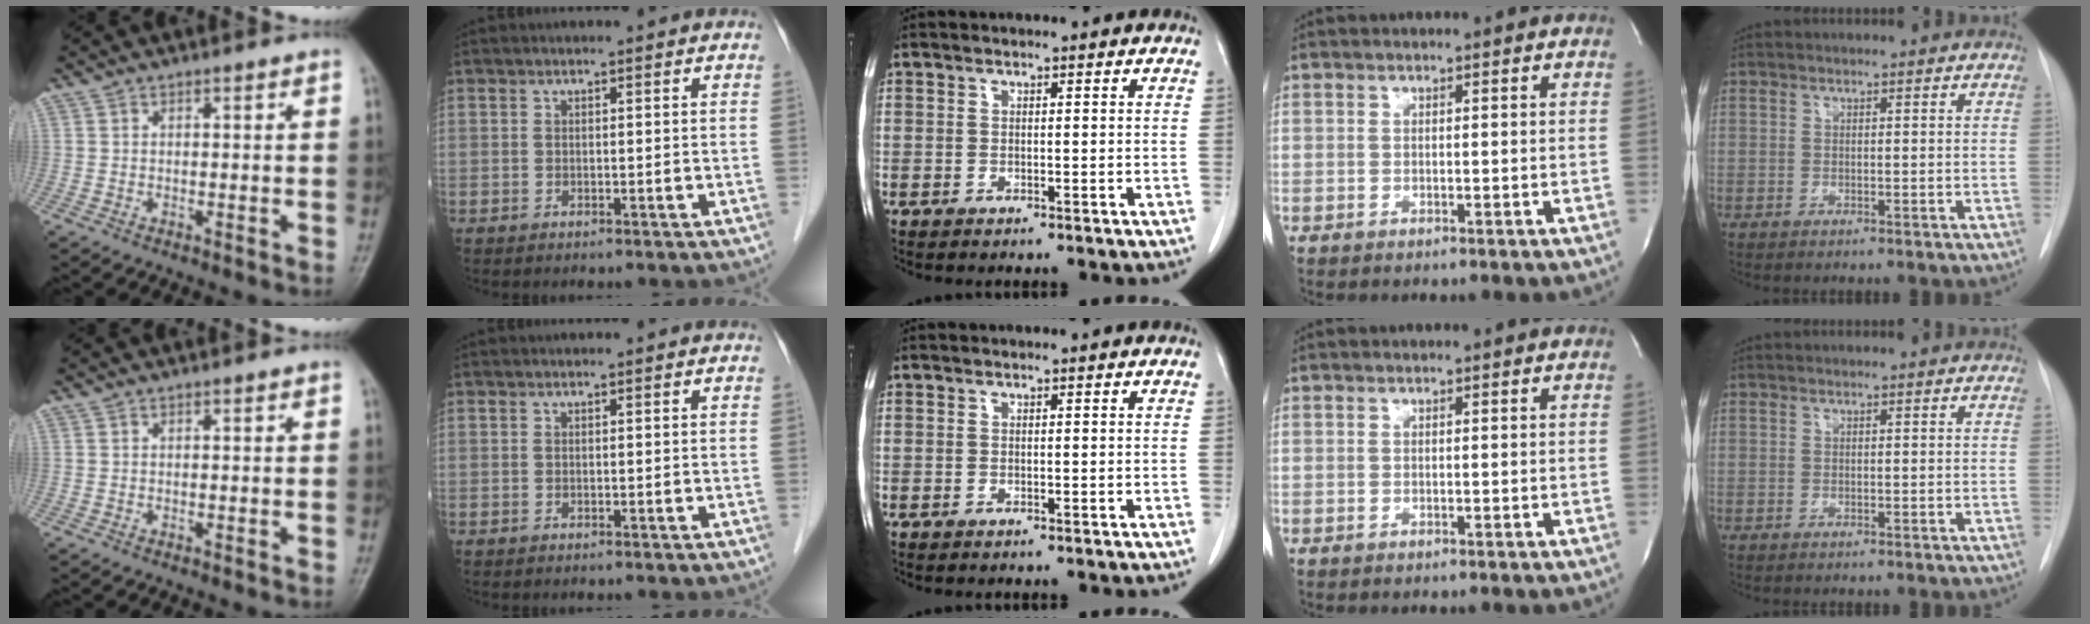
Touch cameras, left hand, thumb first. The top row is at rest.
{}